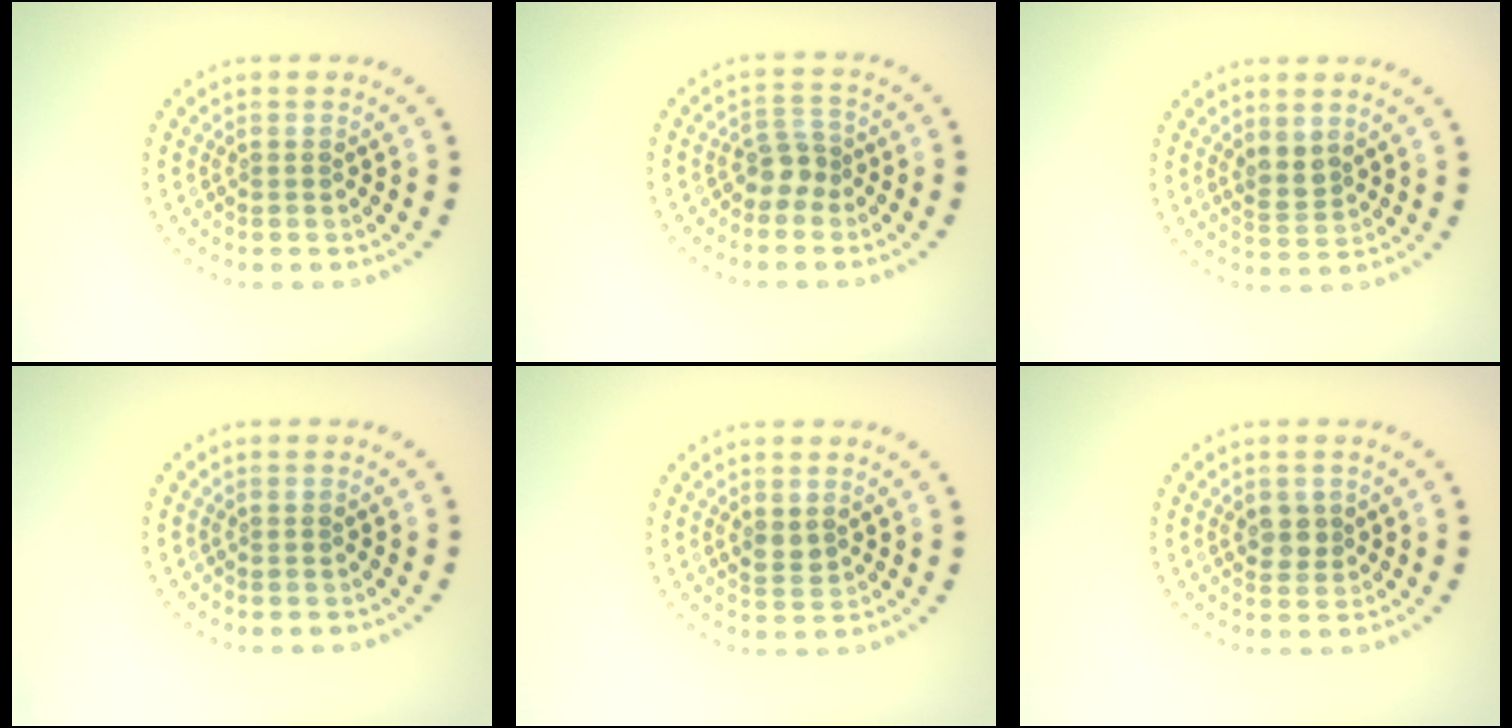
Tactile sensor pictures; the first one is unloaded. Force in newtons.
{"total": 2.1, "press": 1.6, "slide": 1.3}
{"total": 1.7, "press": 1.5, "slide": 0.9}
{"total": 0.0}
{"total": 1.2, "press": 1.1, "slide": 0.4}
{"total": 1.8, "press": 1.8, "slide": 0.4}